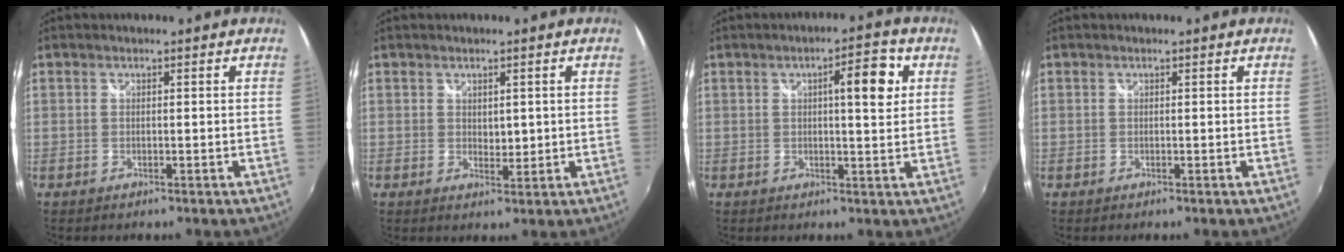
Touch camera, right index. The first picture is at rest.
{"total": 1.8, "force": [0.5, 1.3, 1.2], "torque": [-0.016, 0.000, 0.009]}
{"total": 6.6, "force": [1.9, 1.6, 6.1], "torque": [-0.075, 0.016, 0.027]}
{"total": 0.0}